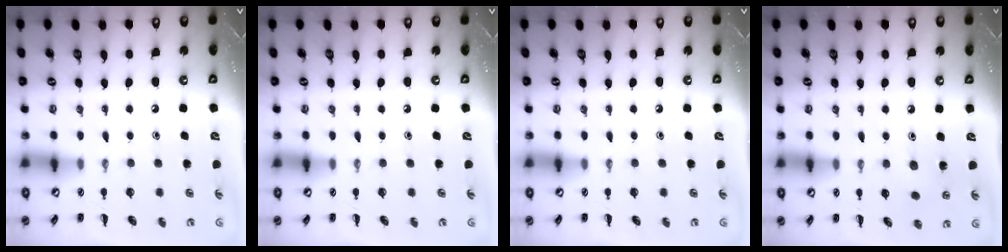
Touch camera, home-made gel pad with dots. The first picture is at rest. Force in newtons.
{"total": 0.0}
{"total": 0.0}
{"total": 6.1, "press": 5.9, "slide": 1.7}